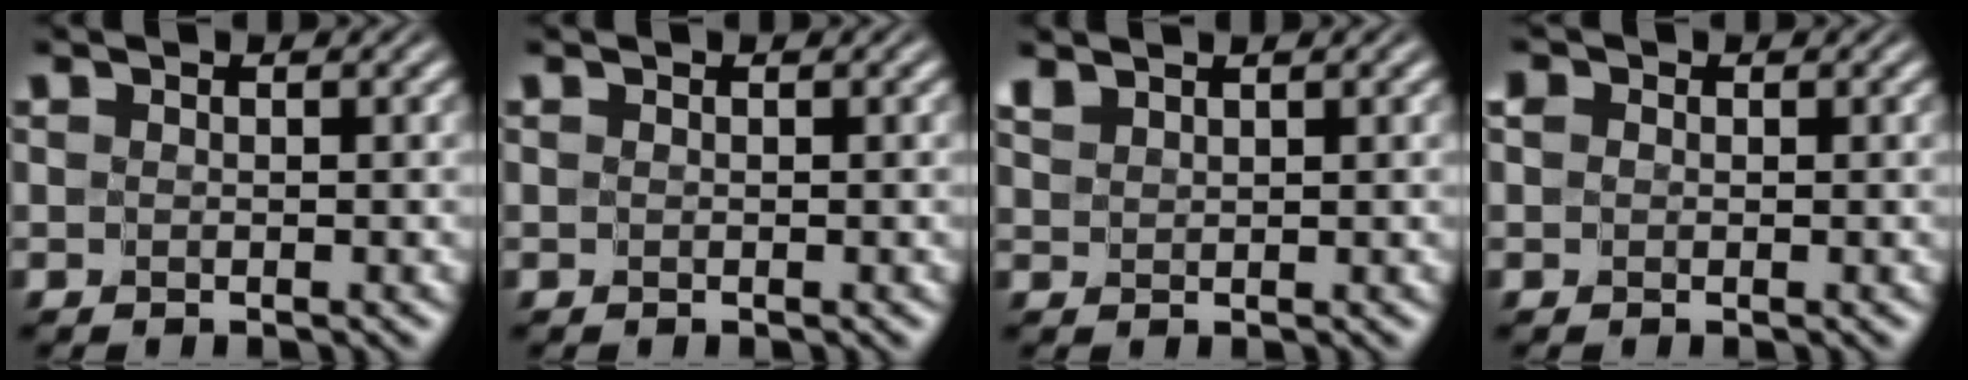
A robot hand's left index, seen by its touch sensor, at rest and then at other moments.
{"total": 0.0}
{"total": 1.4, "force": [1.4, 0.2, -0.1], "torque": [-0.003, 0.007, 0.034]}
{"total": 1.4, "force": [0.3, 1.3, 0.6], "torque": [-0.001, 0.007, -0.008]}